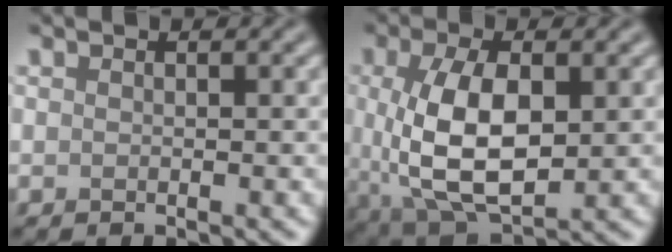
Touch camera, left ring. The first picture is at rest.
{"total": 8.8, "force": [0.2, 4.5, 7.6], "torque": [-0.159, -0.008, 0.008]}